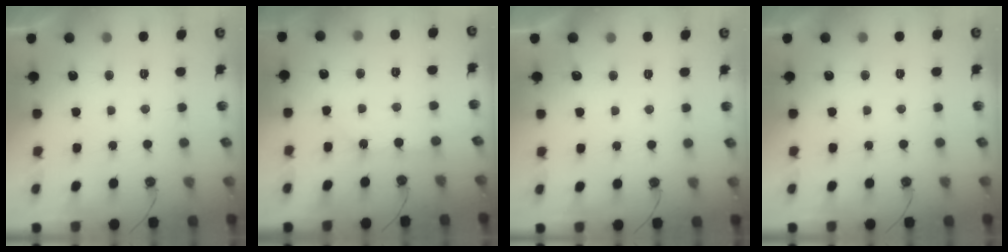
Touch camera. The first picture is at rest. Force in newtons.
{"total": 1.7, "press": 1.7, "slide": 0.1}
{"total": 2.8, "press": 2.8, "slide": 0.4}
{"total": 0.0}